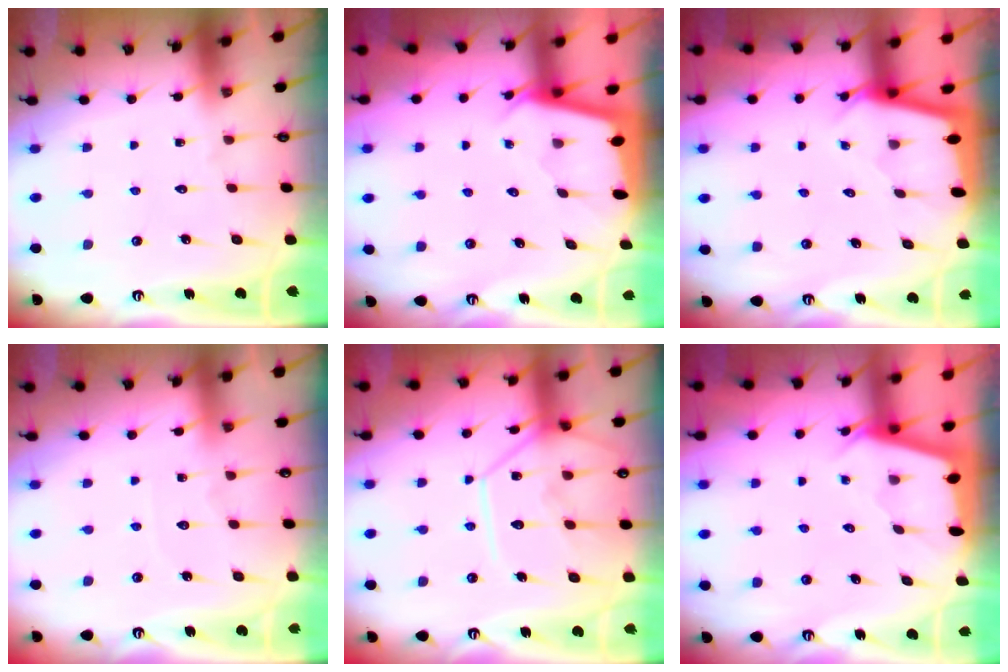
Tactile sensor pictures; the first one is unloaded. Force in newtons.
{"total": 2.0, "press": 2.0, "slide": 0.2}
{"total": 2.0, "press": 2.0, "slide": 0.1}
{"total": 4.4, "press": 4.4, "slide": 0.6}
{"total": 12.3, "press": 12.2, "slide": 0.8}
{"total": 2.2, "press": 2.1, "slide": 0.3}